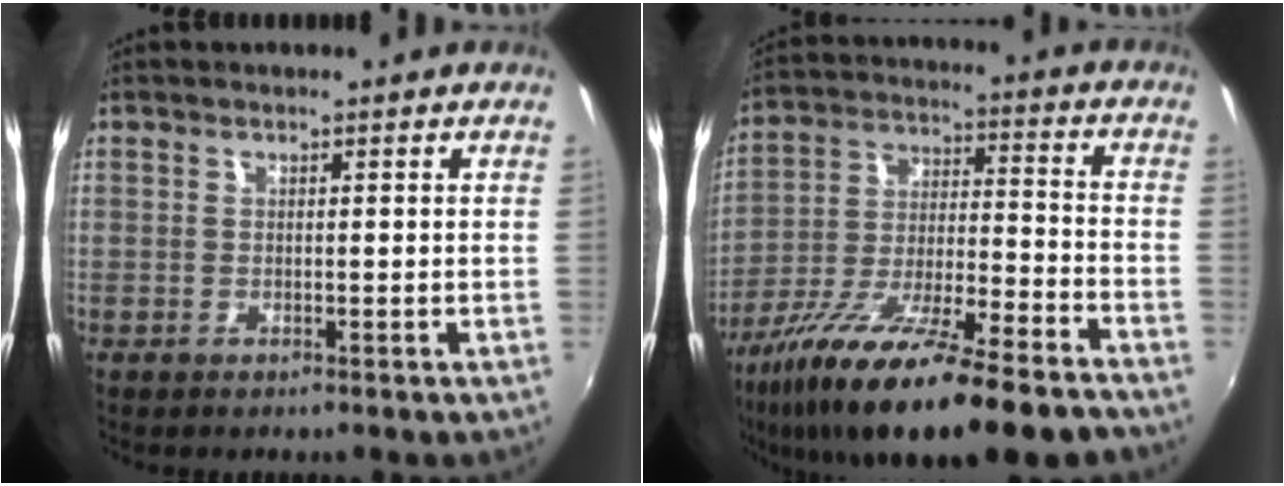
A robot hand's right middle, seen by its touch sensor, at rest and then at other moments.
{"total": 24.4, "force": [-17.7, 4.7, 16.1], "torque": [-0.286, -0.053, -0.284]}